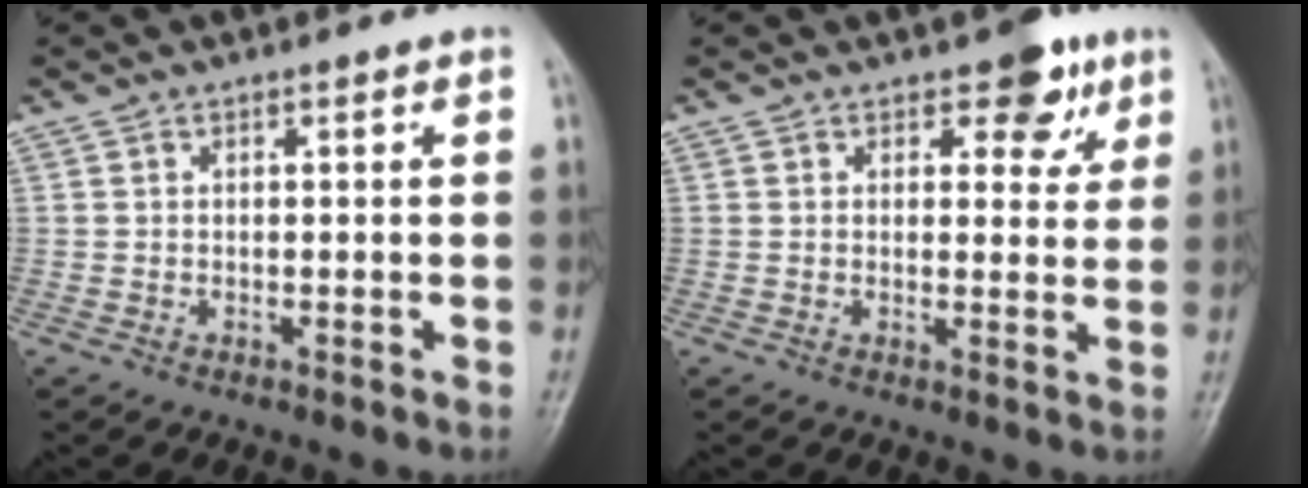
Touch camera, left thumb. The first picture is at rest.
{"total": 6.0, "force": [3.4, 3.5, 3.5], "torque": [-0.009, -0.014, 0.041]}